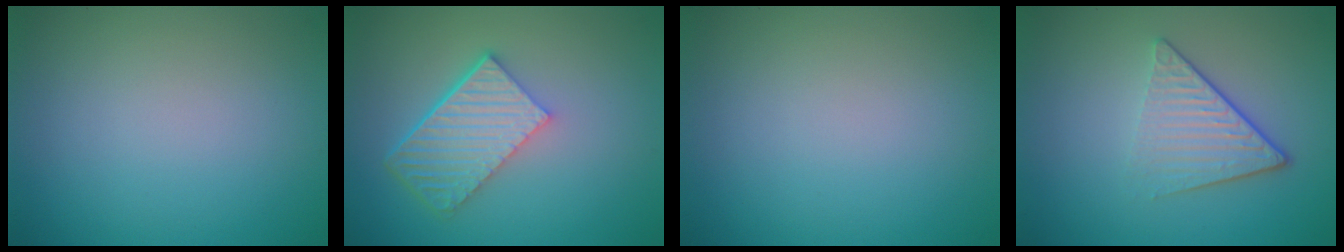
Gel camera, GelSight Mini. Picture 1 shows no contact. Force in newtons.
{"total": 6.1, "press": 4.2, "slide": 4.4}
{"total": 0.0}
{"total": 4.3, "press": 2.8, "slide": 3.3}